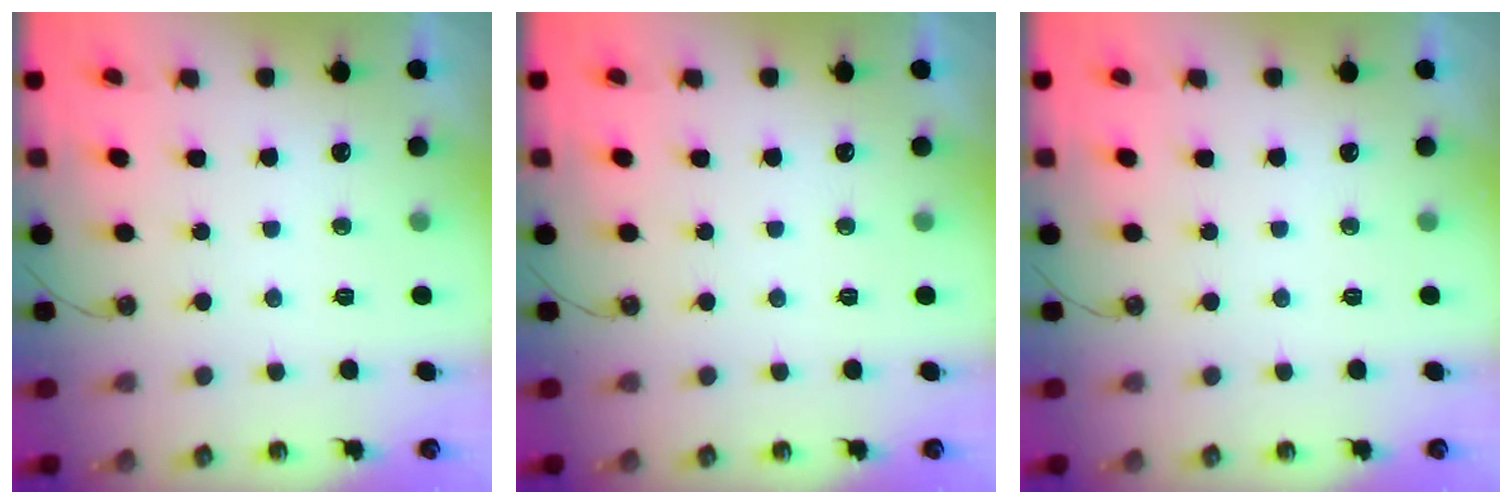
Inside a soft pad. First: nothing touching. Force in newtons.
{"total": 0.0}
{"total": 0.0}